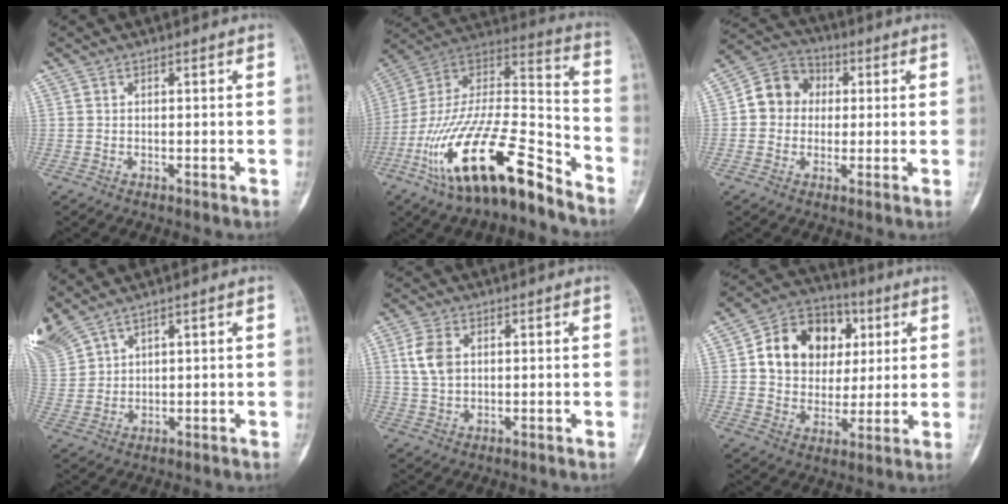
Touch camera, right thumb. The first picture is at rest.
{"total": 25.5, "force": [-15.6, 8.1, 18.5], "torque": [-0.366, 0.069, -0.278]}
{"total": 8.9, "force": [0.8, 7.9, 4.1], "torque": [-0.040, 0.020, -0.001]}
{"total": 9.6, "force": [7.4, 3.6, 4.8], "torque": [-0.132, -0.012, 0.169]}
{"total": 6.2, "force": [1.4, 4.2, 4.4], "torque": [-0.087, 0.001, 0.031]}
{"total": 16.6, "force": [4.0, 13.4, 9.0], "torque": [-0.108, 0.007, 0.067]}